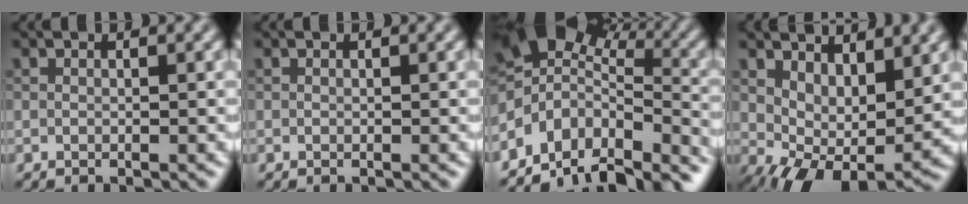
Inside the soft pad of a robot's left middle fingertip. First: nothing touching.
{"total": 0.0}
{"total": 10.6, "force": [-5.9, 5.9, 6.5], "torque": [-0.109, 0.020, -0.101]}
{"total": 6.9, "force": [1.7, 3.7, 5.5], "torque": [-0.072, -0.016, 0.047]}